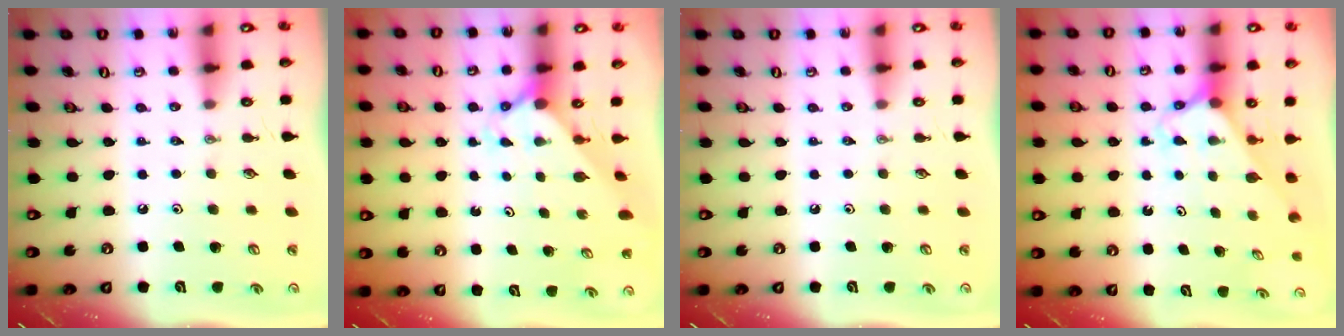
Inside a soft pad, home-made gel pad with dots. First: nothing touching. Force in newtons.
{"total": 3.8, "press": 3.8, "slide": 0.2}
{"total": 0.0}
{"total": 2.6, "press": 2.6, "slide": 0.2}